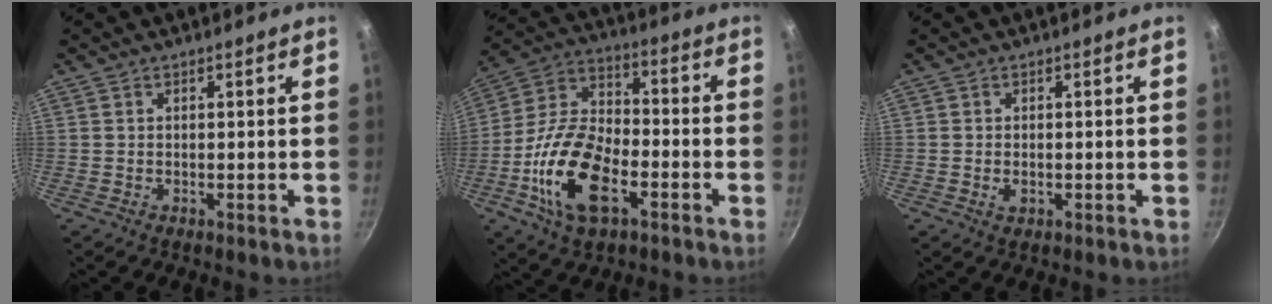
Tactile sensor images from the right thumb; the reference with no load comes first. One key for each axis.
{"total": 18.6, "fx": -6.6, "fy": 9.9, "fz": 14.4, "tx": -0.266, "ty": 0.034, "tz": -0.137}
{"total": 1.8, "fx": -0.4, "fy": 1.1, "fz": 1.4, "tx": -0.023, "ty": -0.001, "tz": -0.007}